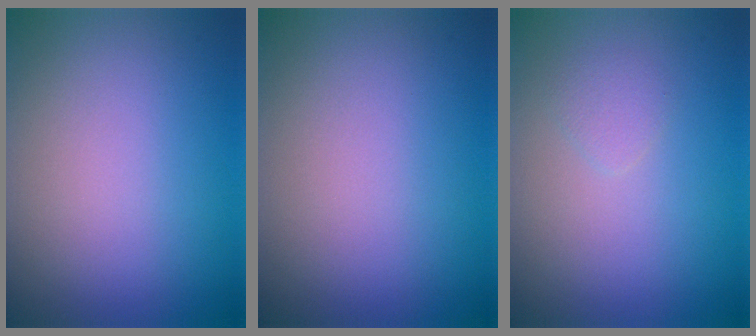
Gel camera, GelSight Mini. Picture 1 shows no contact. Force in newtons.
{"total": 0.0}
{"total": 0.9, "press": 0.9, "slide": 0.0}